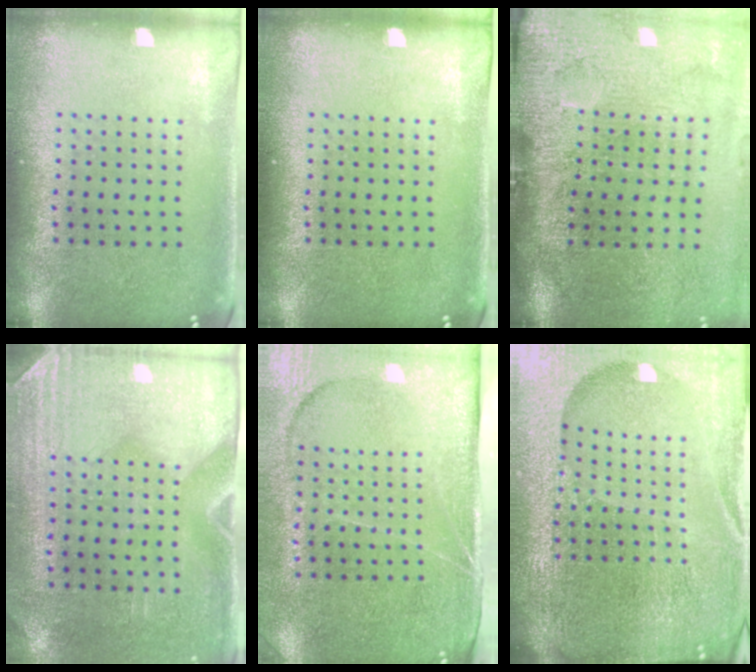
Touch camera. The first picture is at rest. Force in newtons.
{"total": 0.0}
{"total": 4.8, "press": 3.7, "slide": 3.1}
{"total": 2.9, "press": 2.5, "slide": 1.4}
{"total": 4.0, "press": 3.4, "slide": 2.2}
{"total": 6.5, "press": 5.7, "slide": 3.3}